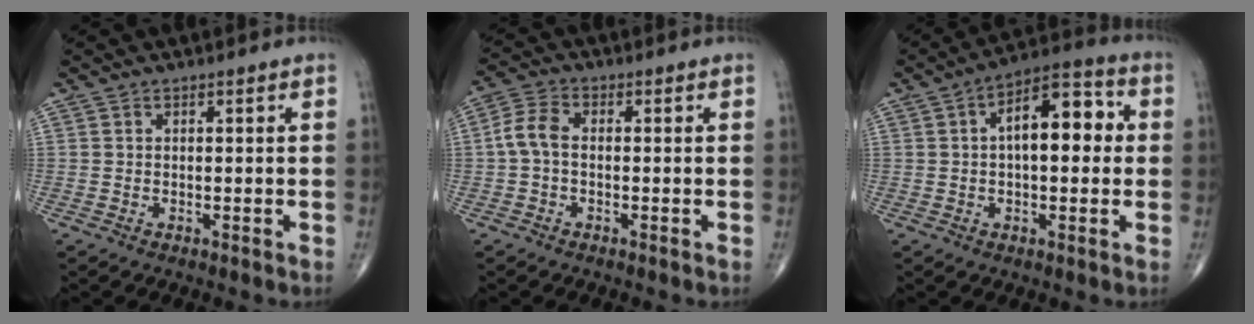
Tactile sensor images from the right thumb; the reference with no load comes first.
{"total": 4.9, "force": [-0.4, 3.0, 3.8], "torque": [-0.080, 0.015, -0.018]}
{"total": 12.7, "force": [1.7, 6.1, 11.0], "torque": [-0.142, 0.030, 0.017]}